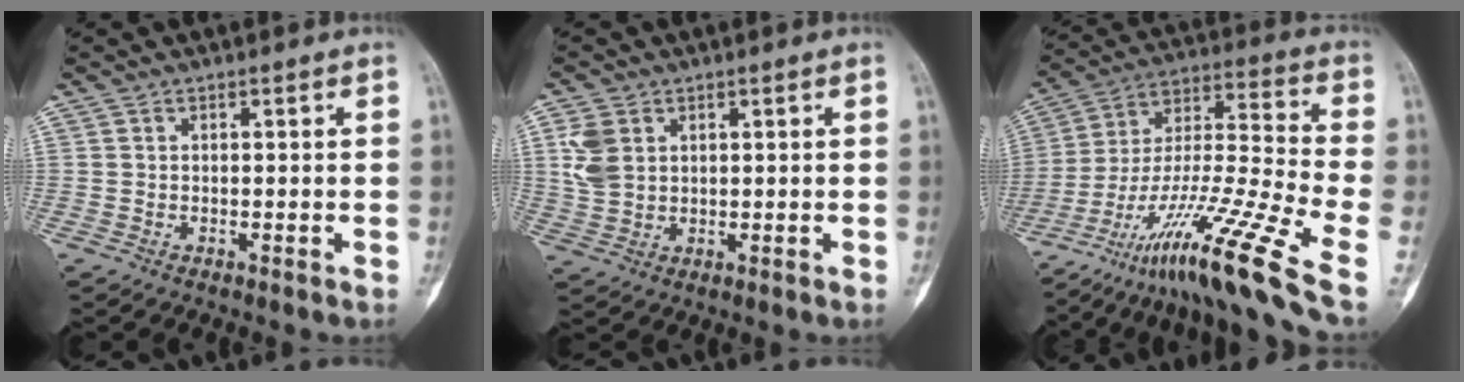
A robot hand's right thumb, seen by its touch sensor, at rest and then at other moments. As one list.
[{"total": 6.1, "force": [2.0, 4.5, 3.5], "torque": [-0.064, 0.002, 0.045]}, {"total": 25.6, "force": [-14.3, 2.7, 21.1], "torque": [-0.375, 0.052, -0.248]}]